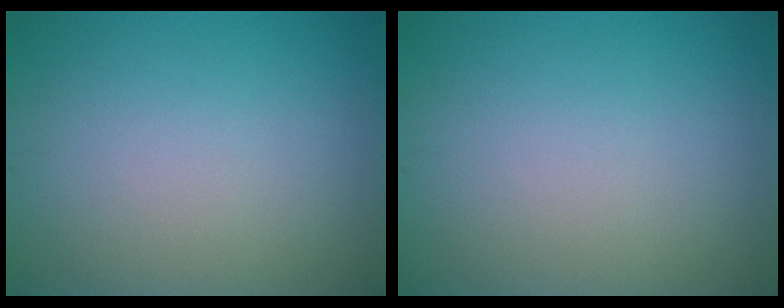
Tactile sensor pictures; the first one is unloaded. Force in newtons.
{"total": 0.0}